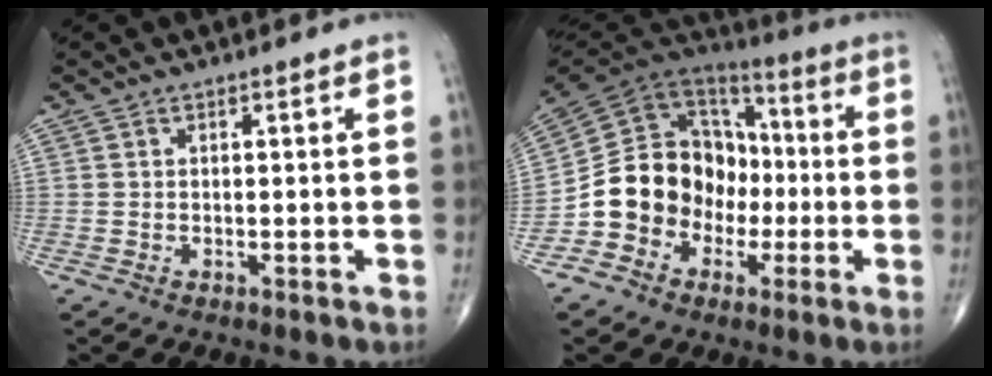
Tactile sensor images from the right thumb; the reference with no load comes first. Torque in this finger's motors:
{"motor_torque": [1.88, 2.02, 0.89, -1.04, 0.15]}